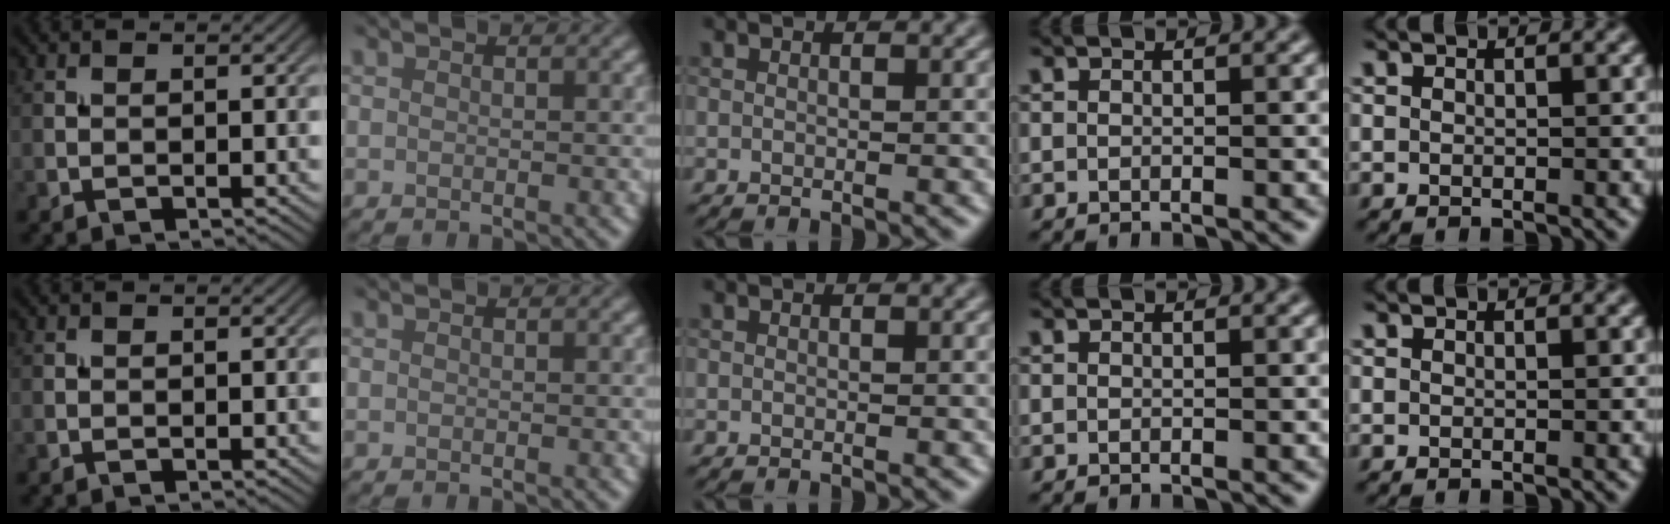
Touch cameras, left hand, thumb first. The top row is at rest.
{}